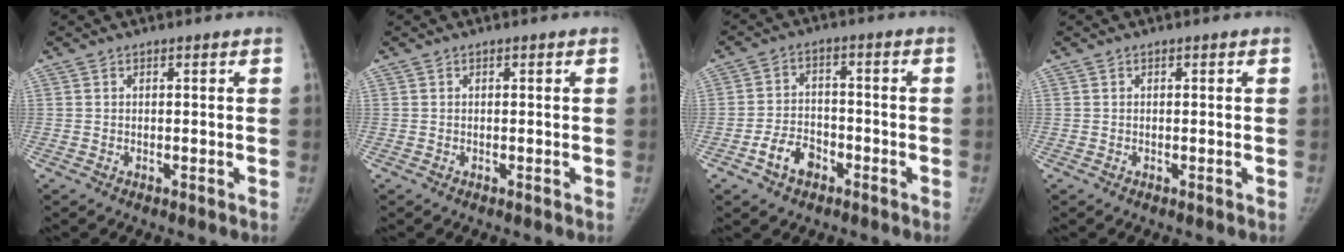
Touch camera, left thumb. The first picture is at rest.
{"total": 0.0}
{"total": 6.4, "force": [-3.5, 4.4, 3.0], "torque": [-0.041, 0.031, -0.062]}
{"total": 0.0}